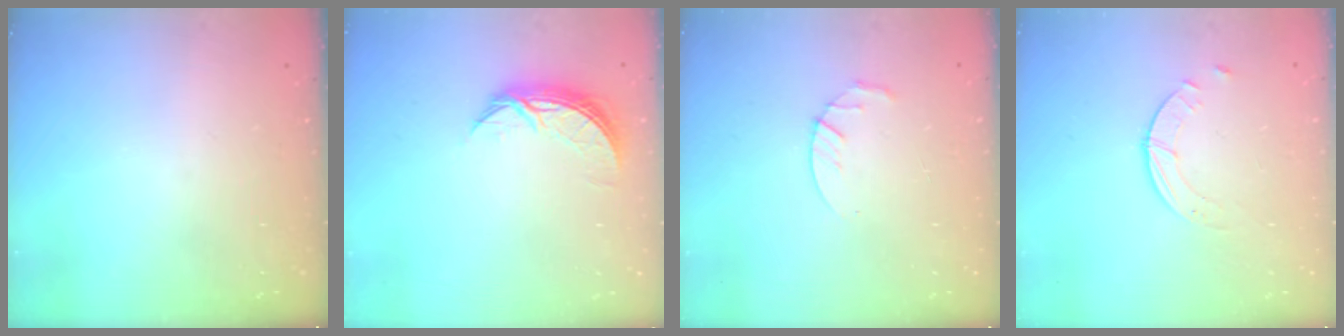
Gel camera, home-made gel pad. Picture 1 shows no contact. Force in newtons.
{"total": 7.6, "press": 7.6, "slide": 0.5}
{"total": 3.0, "press": 2.9, "slide": 0.5}
{"total": 2.5, "press": 2.5, "slide": 0.3}